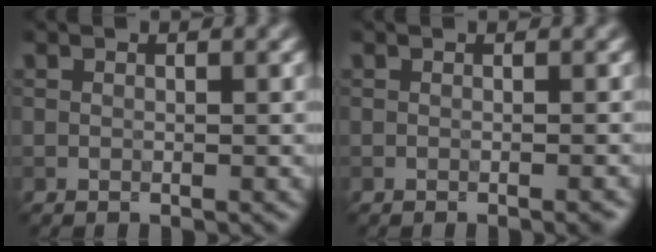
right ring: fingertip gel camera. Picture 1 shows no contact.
{"total": 1.2, "force": [-0.3, 0.6, 1.0], "torque": [0.002, -0.004, -0.006]}